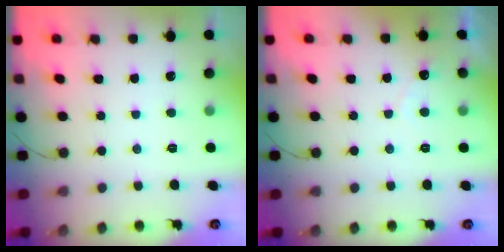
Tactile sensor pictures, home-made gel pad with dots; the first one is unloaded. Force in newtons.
{"total": 3.0, "press": 3.0, "slide": 0.1}